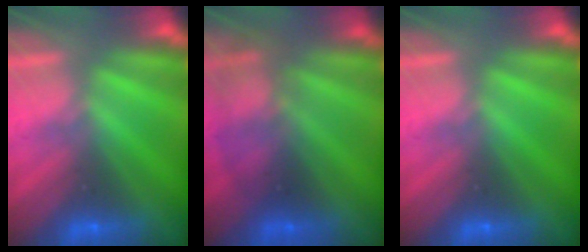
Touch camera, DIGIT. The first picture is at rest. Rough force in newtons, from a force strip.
{"total": 2.2}
{"total": 0.0}